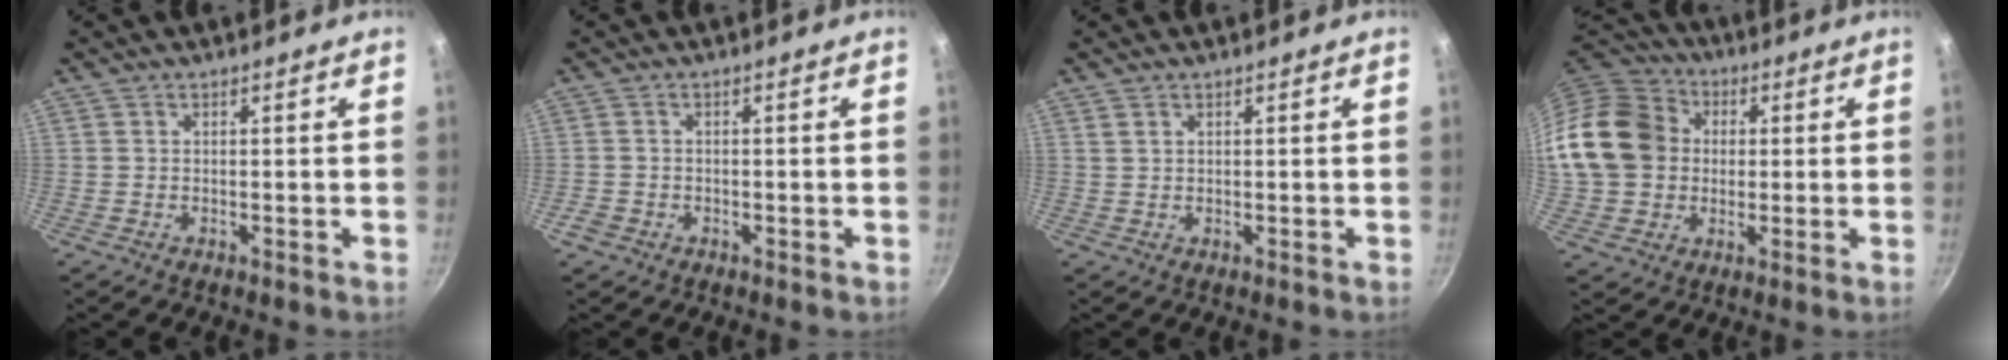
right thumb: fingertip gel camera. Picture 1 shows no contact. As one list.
[{"total": 2.2, "force": [-1.0, 1.7, 0.8], "torque": [-0.015, 0.005, -0.016]}, {"total": 1.1, "force": [0.7, 0.7, 0.5], "torque": [-0.007, 0.000, 0.012]}, {"total": 18.4, "force": [1.8, 15.4, 10.0], "torque": [-0.172, 0.035, 0.030]}]